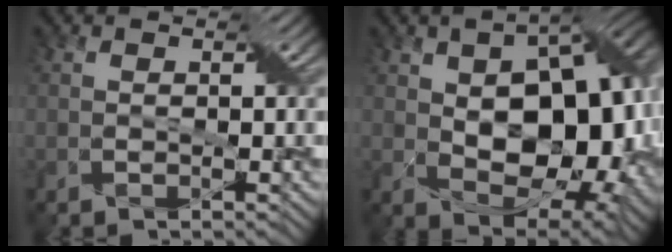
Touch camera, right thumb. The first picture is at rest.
{"total": 16.2, "force": [0.6, 9.7, 13.0], "torque": [-0.188, -0.005, 0.023]}